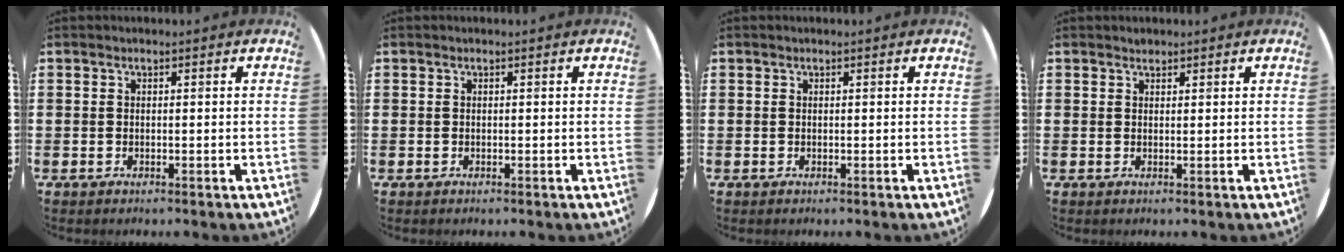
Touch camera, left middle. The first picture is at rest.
{"total": 0.0}
{"total": 0.0}
{"total": 0.7, "force": [0.7, 0.2, 0.0], "torque": [0.000, 0.003, 0.013]}